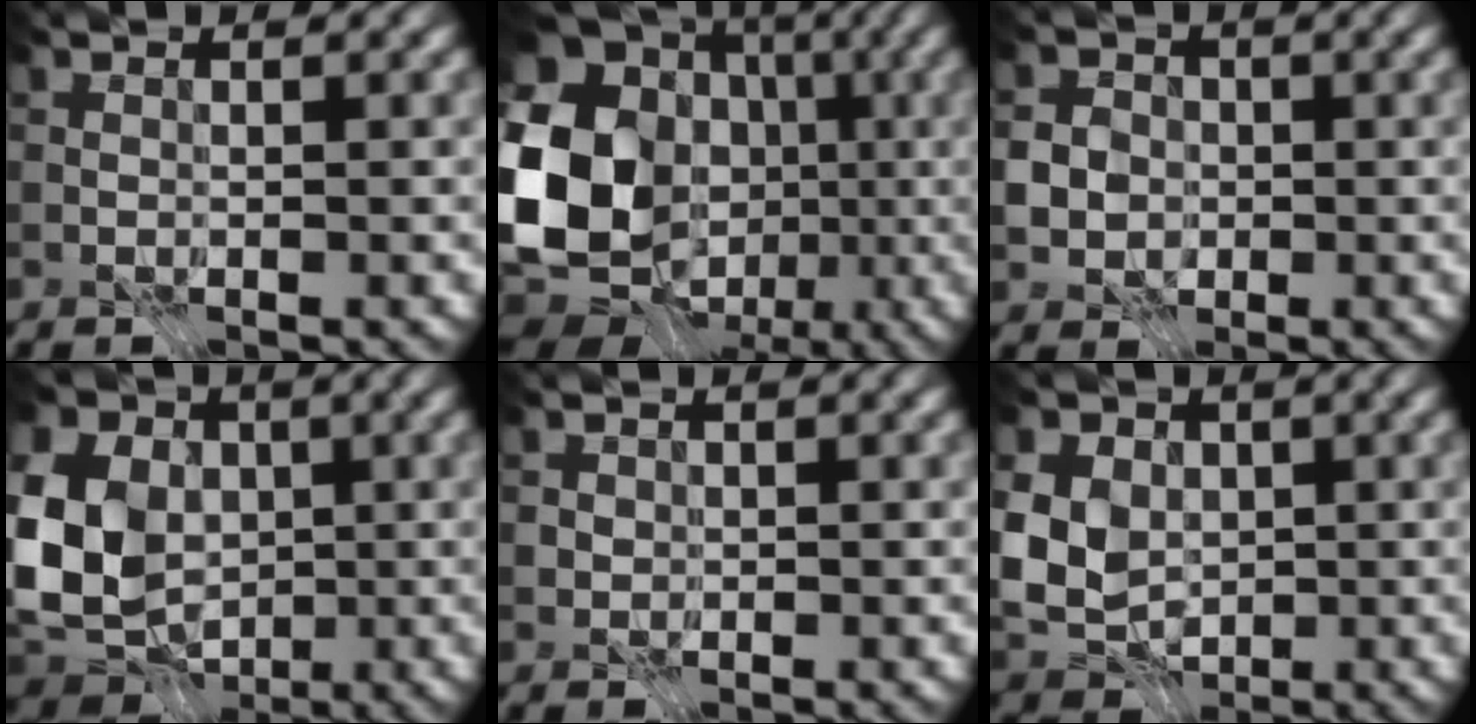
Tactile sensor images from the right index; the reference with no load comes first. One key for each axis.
{"total": 19.4, "fx": -1.7, "fy": 16.0, "fz": 10.9, "tx": -0.209, "ty": -0.019, "tz": -0.055}
{"total": 4.6, "fx": -0.8, "fy": 4.2, "fz": 1.7, "tx": -0.023, "ty": 0.012, "tz": -0.031}
{"total": 13.6, "fx": 0.7, "fy": 10.9, "fz": 8.1, "tx": -0.188, "ty": 0.012, "tz": 0.002}
{"total": 0.8, "fx": 0.0, "fy": 0.8, "fz": 0.1, "tx": -0.002, "ty": -0.003, "tz": 0.000}
{"total": 6.9, "fx": 0.7, "fy": 5.6, "fz": 4.0, "tx": -0.091, "ty": 0.011, "tz": 0.000}